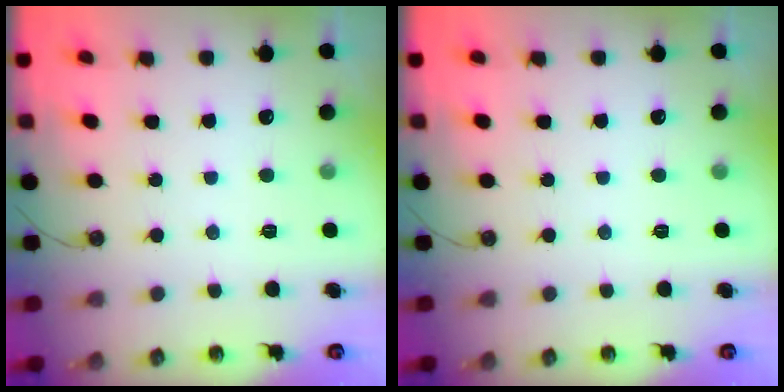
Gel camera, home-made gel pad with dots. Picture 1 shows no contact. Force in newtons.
{"total": 0.0}